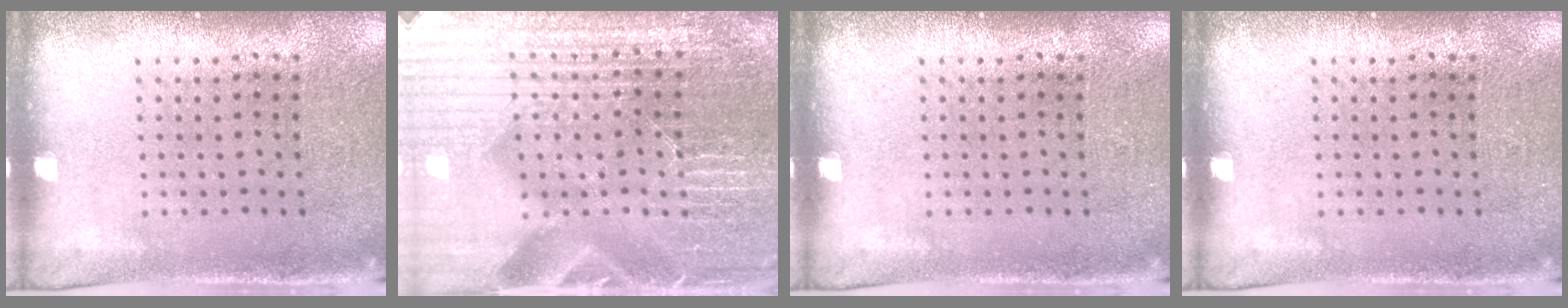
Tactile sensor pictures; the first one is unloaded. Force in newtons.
{"total": 5.7, "press": 5.2, "slide": 2.3}
{"total": 0.0}
{"total": 0.0}